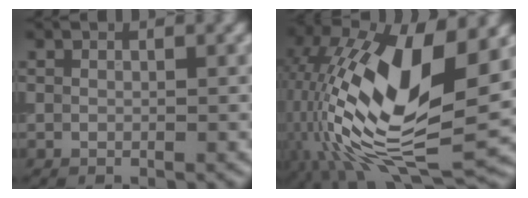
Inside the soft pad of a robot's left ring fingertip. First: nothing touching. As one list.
[{"total": 16.0, "force": [0.4, 7.3, 14.2], "torque": [-0.290, -0.006, 0.008]}]